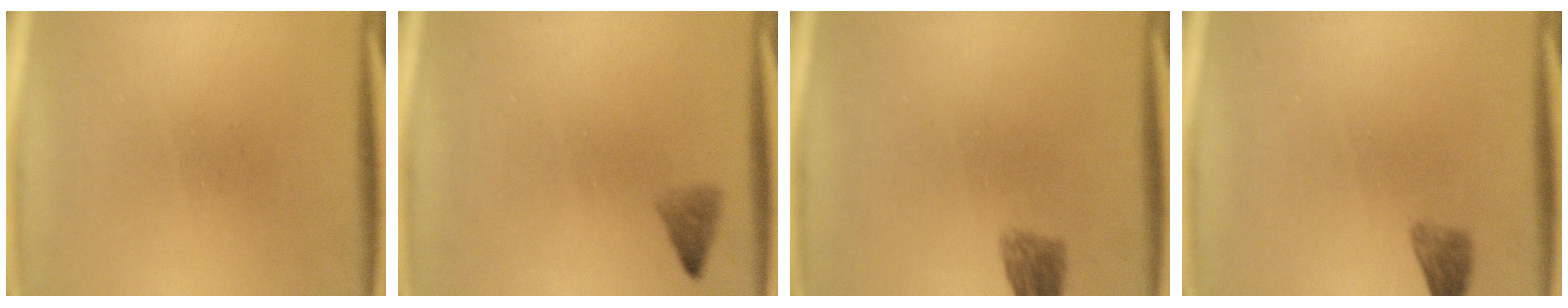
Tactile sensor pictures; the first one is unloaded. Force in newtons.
{"total": 1.6}
{"total": 2.9}
{"total": 2.1}